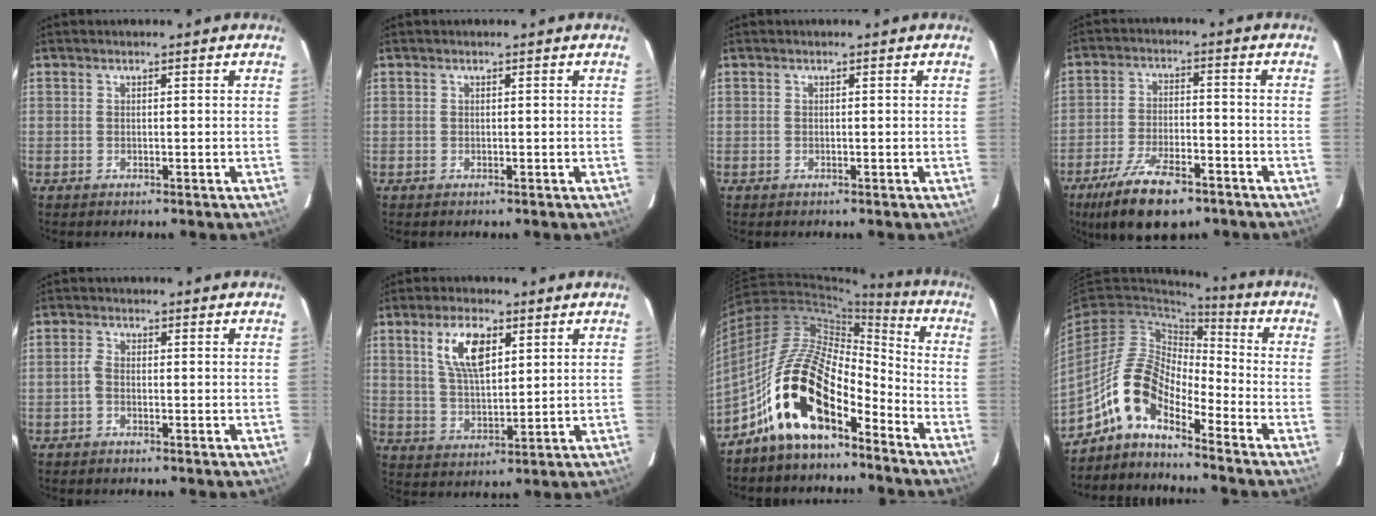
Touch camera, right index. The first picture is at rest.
{"total": 0.0}
{"total": 0.0}
{"total": 13.9, "force": [-9.4, 5.3, 8.8], "torque": [-0.194, -0.024, -0.160]}
{"total": 1.4, "force": [-0.7, 0.7, 1.0], "torque": [-0.027, 0.004, -0.018]}
{"total": 9.1, "force": [4.0, 4.0, 7.2], "torque": [-0.136, 0.009, 0.080]}
{"total": 18.0, "force": [-10.9, 7.4, 12.3], "torque": [-0.234, 0.013, -0.217]}
{"total": 10.5, "force": [-7.1, 3.7, 6.7], "torque": [-0.132, 0.021, -0.151]}